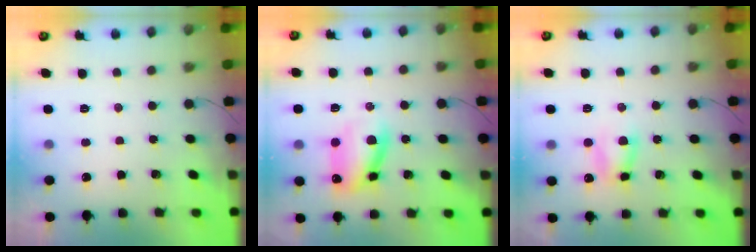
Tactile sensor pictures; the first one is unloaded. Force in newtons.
{"total": 11.5, "press": 11.3, "slide": 2.0}
{"total": 6.1, "press": 6.0, "slide": 0.7}